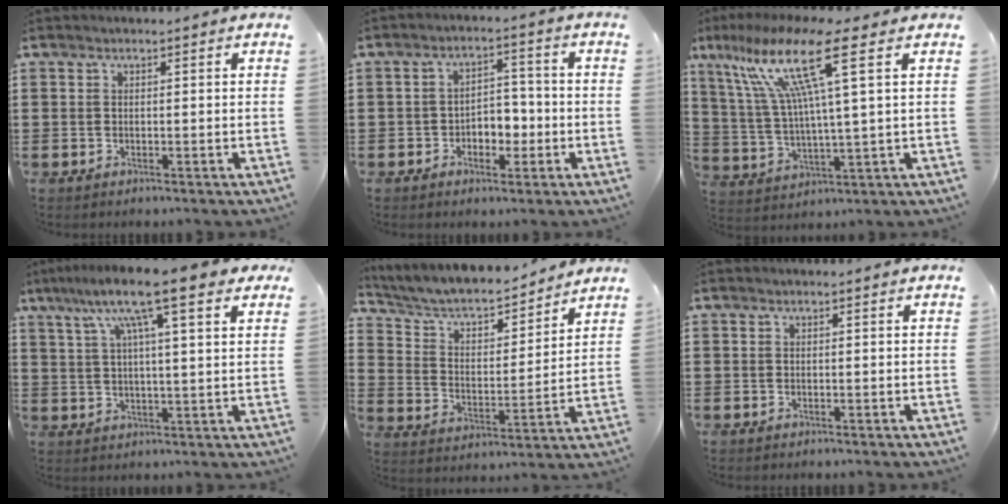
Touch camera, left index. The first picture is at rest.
{"total": 3.9, "force": [-1.8, 2.9, 2.0], "torque": [-0.037, 0.006, -0.042]}
{"total": 14.2, "force": [7.1, 1.2, 12.2], "torque": [-0.271, -0.019, 0.108]}
{"total": 12.0, "force": [7.4, 1.9, 9.2], "torque": [-0.184, -0.013, 0.118]}
{"total": 5.9, "force": [5.2, 1.7, 2.2], "torque": [-0.068, -0.033, 0.084]}
{"total": 0.0}